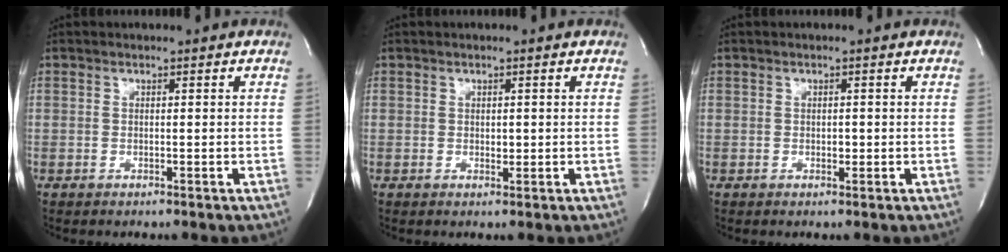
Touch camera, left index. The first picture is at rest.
{"total": 0.8, "force": [-0.1, 0.5, 0.6], "torque": [-0.006, -0.003, -0.001]}
{"total": 0.8, "force": [-0.3, 0.5, 0.6], "torque": [-0.006, -0.002, -0.005]}